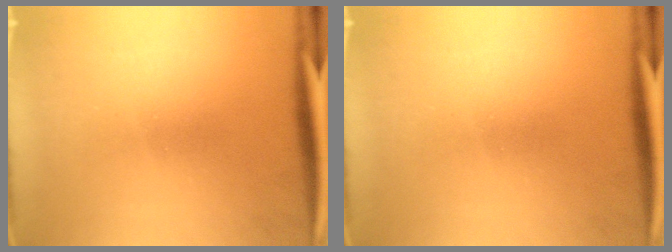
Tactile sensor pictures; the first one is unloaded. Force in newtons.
{"total": 0.0}